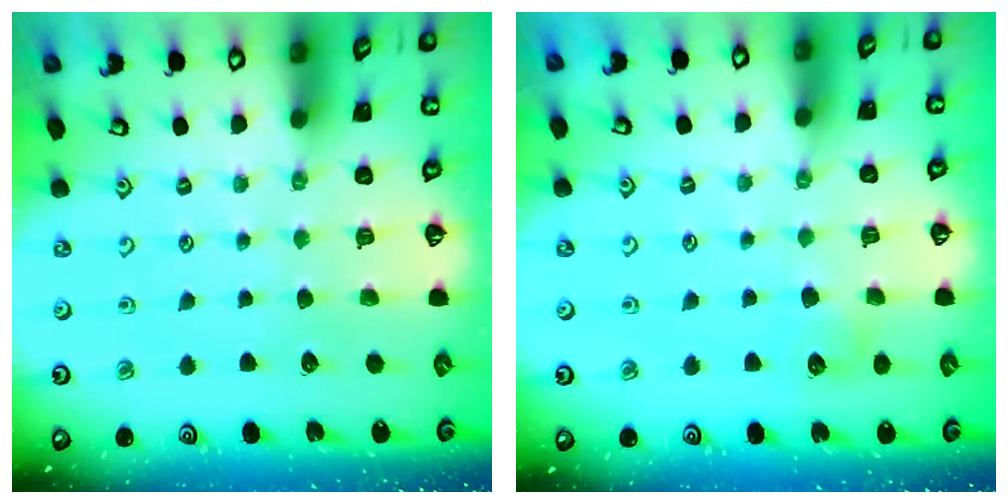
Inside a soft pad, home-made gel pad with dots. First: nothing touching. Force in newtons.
{"total": 6.6, "press": 6.6, "slide": 0.5}